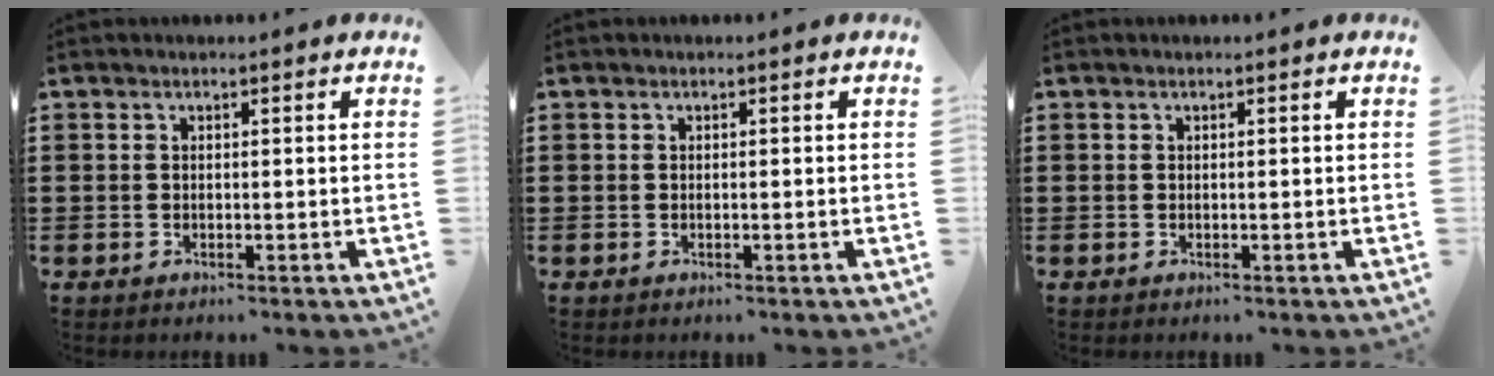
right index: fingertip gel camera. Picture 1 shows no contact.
{"total": 0.0}
{"total": 0.0}